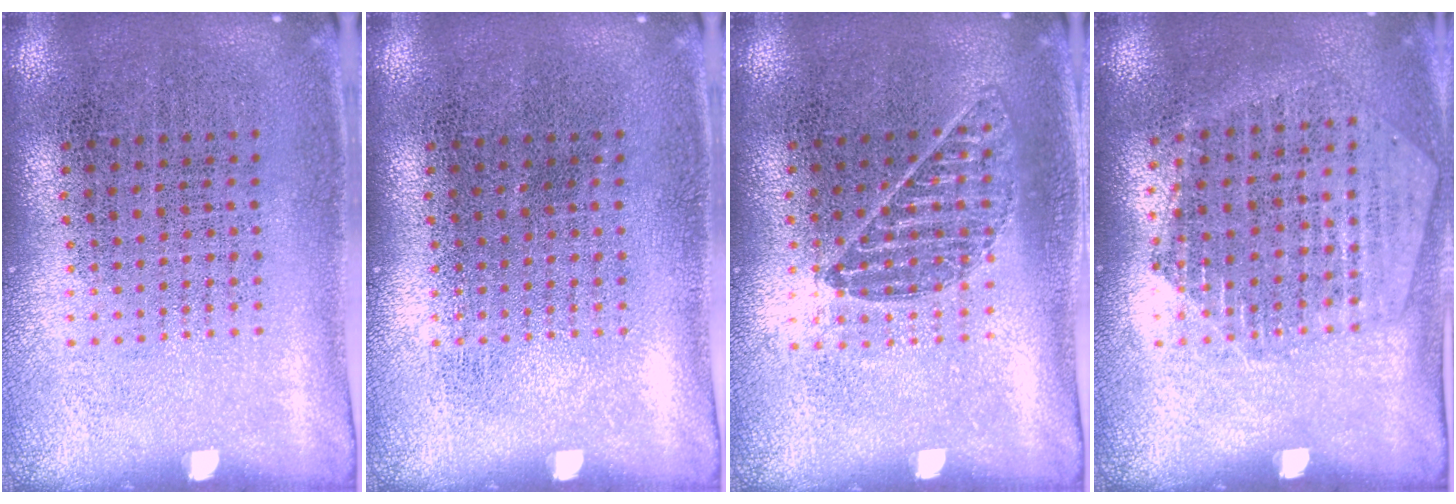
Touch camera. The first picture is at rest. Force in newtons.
{"total": 0.0}
{"total": 0.9, "press": 0.8, "slide": 0.3}
{"total": 1.4, "press": 1.3, "slide": 0.4}